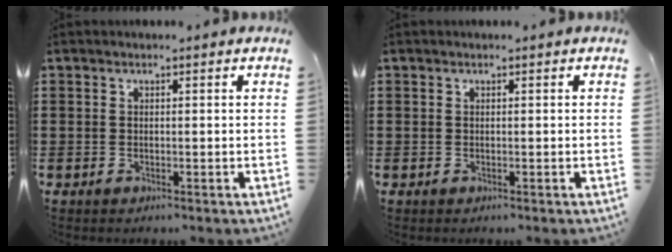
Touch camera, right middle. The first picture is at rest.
{"total": 0.0}